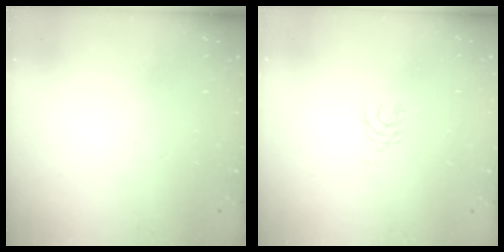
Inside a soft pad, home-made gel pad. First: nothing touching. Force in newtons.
{"total": 2.5, "press": 2.5, "slide": 0.2}